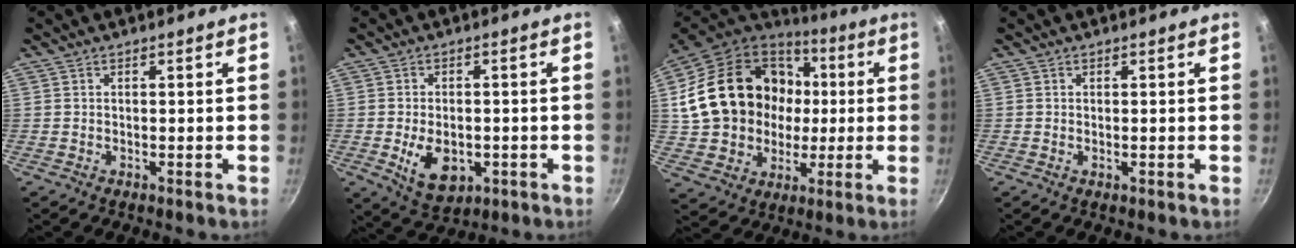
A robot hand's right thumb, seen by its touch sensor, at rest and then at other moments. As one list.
[{"total": 8.9, "force": [-2.1, 5.8, 6.4], "torque": [-0.087, -0.002, -0.021]}, {"total": 25.4, "force": [3.0, 20.8, 14.2], "torque": [-0.244, 0.043, 0.073]}, {"total": 0.5, "force": [-0.1, 0.2, 0.5], "torque": [-0.008, 0.000, -0.001]}]